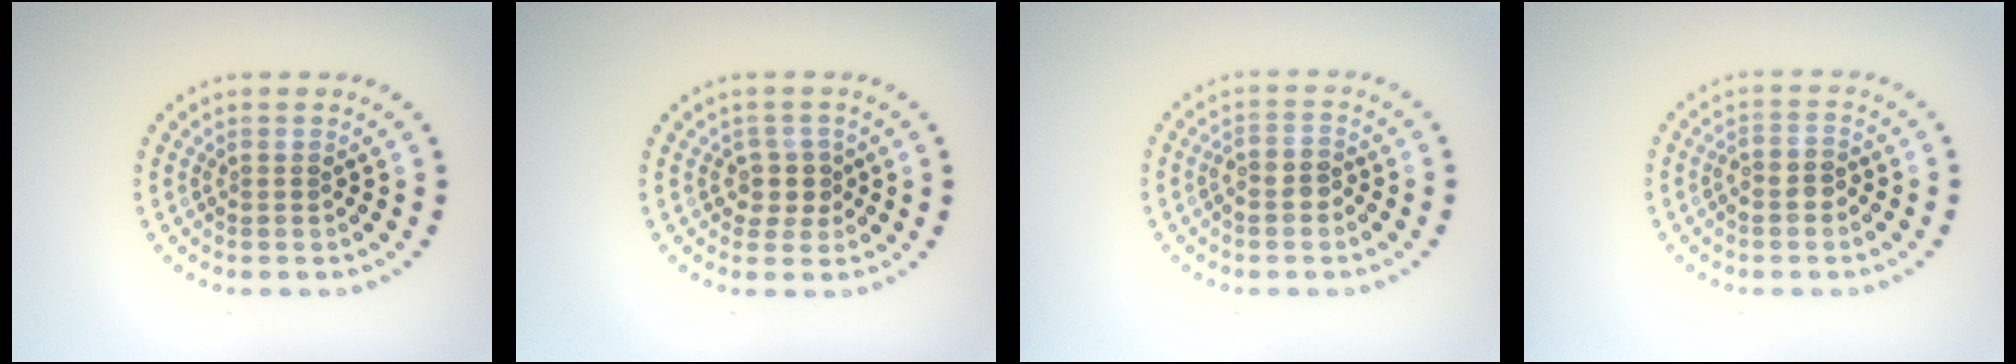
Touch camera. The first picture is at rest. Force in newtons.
{"total": 2.2, "press": 1.9, "slide": 1.2}
{"total": 1.6, "press": 1.5, "slide": 0.7}
{"total": 1.6, "press": 1.5, "slide": 0.7}